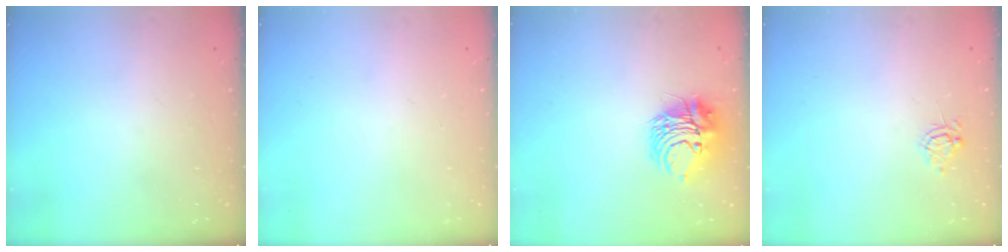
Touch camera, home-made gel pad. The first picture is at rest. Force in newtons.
{"total": 0.0}
{"total": 9.7, "press": 9.7, "slide": 0.5}
{"total": 4.7, "press": 4.6, "slide": 0.7}